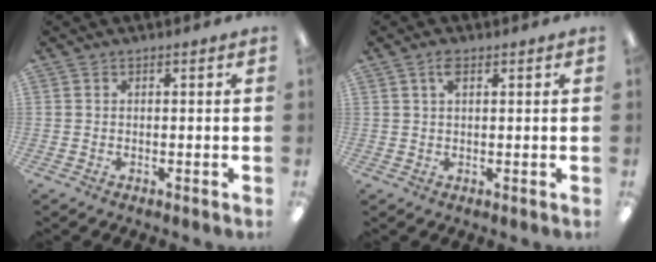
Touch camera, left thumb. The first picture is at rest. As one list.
[{"total": 2.9, "force": [1.6, 1.2, 2.1], "torque": [-0.040, 0.001, 0.025]}]